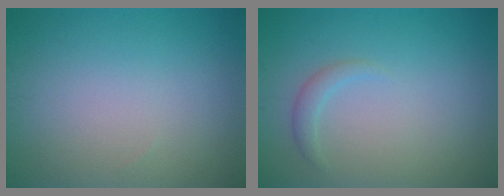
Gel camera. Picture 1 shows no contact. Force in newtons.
{"total": 1.2, "press": 1.2, "slide": 0.2}